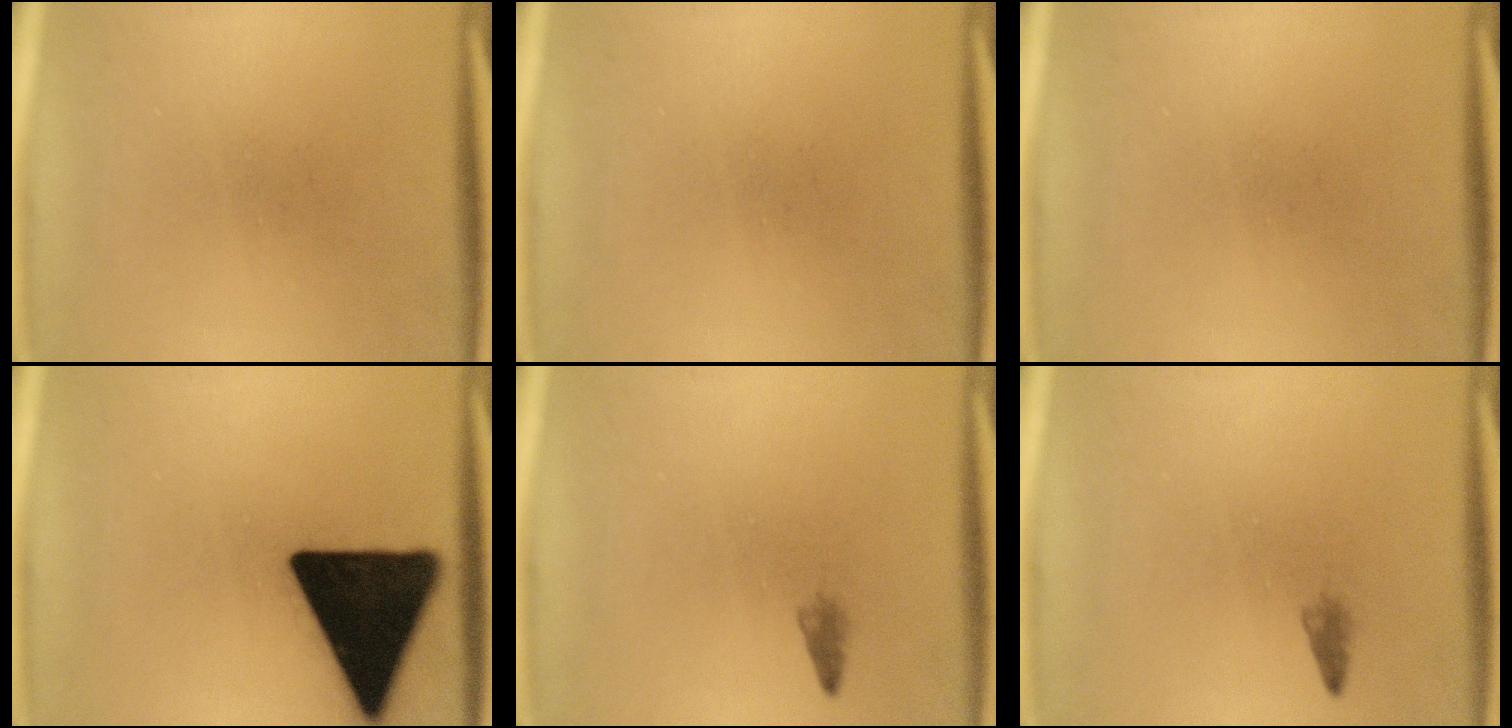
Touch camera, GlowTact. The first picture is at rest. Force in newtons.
{"total": 0.0}
{"total": 0.0}
{"total": 19.8}
{"total": 0.9}
{"total": 0.9}